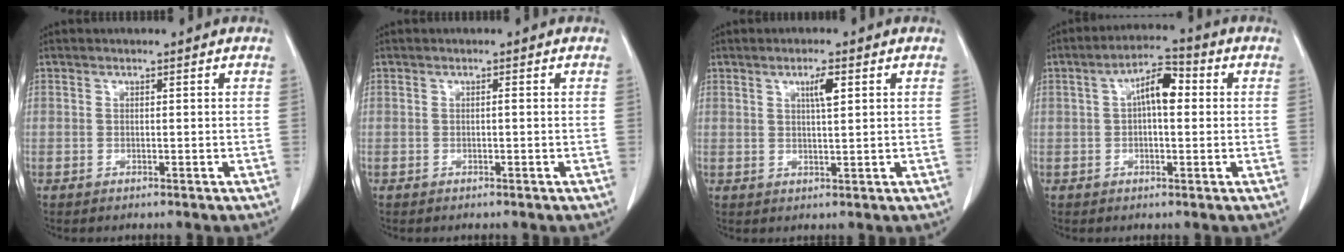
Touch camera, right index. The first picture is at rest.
{"total": 0.0}
{"total": 3.1, "force": [1.3, 0.3, 2.8], "torque": [-0.046, 0.000, 0.020]}
{"total": 6.4, "force": [1.0, 2.3, 5.8], "torque": [-0.103, 0.025, 0.013]}